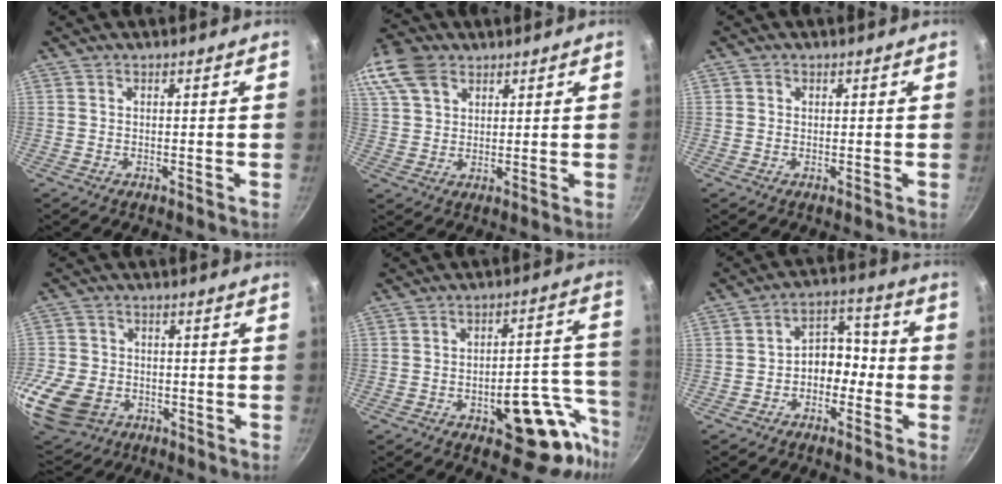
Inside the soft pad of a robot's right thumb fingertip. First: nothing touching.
{"total": 11.9, "force": [6.4, 8.0, 6.1], "torque": [-0.126, 0.010, 0.121]}
{"total": 0.9, "force": [0.2, 0.8, 0.2], "torque": [0.001, 0.000, 0.000]}
{"total": 16.1, "force": [-4.7, 12.5, 9.1], "torque": [-0.200, 0.014, -0.077]}
{"total": 17.6, "force": [-8.4, 8.4, 13.0], "torque": [-0.090, 0.055, -0.113]}
{"total": 7.5, "force": [-2.1, 5.6, 4.6], "torque": [-0.016, 0.045, -0.045]}